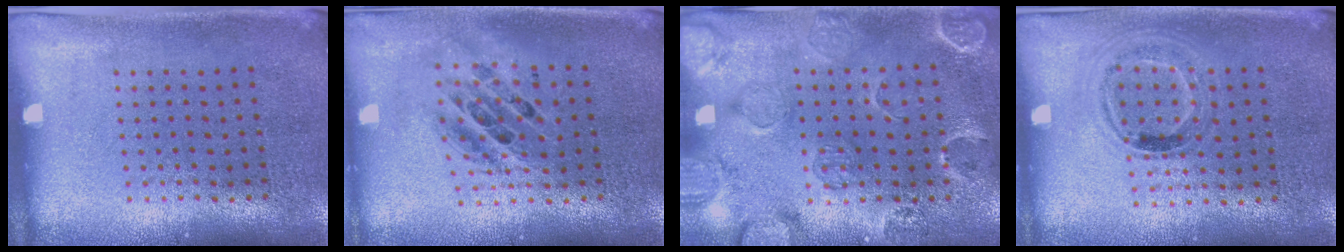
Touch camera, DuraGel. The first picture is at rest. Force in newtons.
{"total": 1.7, "press": 1.4, "slide": 1.0}
{"total": 2.5, "press": 1.8, "slide": 1.8}
{"total": 0.9, "press": 0.8, "slide": 0.4}